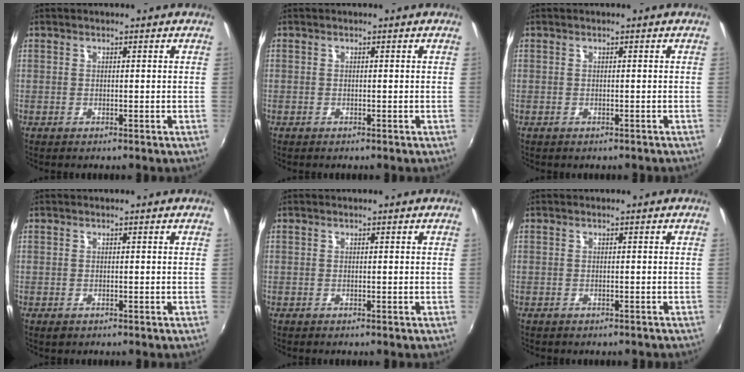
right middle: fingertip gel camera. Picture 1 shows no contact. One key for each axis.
{"total": 0.5, "fx": -0.4, "fy": 0.3, "fz": 0.0, "tx": -0.003, "ty": 0.001, "tz": -0.007}
{"total": 0.9, "fx": -0.7, "fy": 0.4, "fz": 0.3, "tx": -0.007, "ty": 0.000, "tz": -0.008}
{"total": 0.6, "fx": -0.3, "fy": 0.4, "fz": 0.3, "tx": -0.005, "ty": -0.004, "tz": -0.005}
{"total": 0.0}
{"total": 1.4, "fx": -1.2, "fy": 0.6, "fz": 0.4, "tx": -0.011, "ty": -0.003, "tz": -0.014}